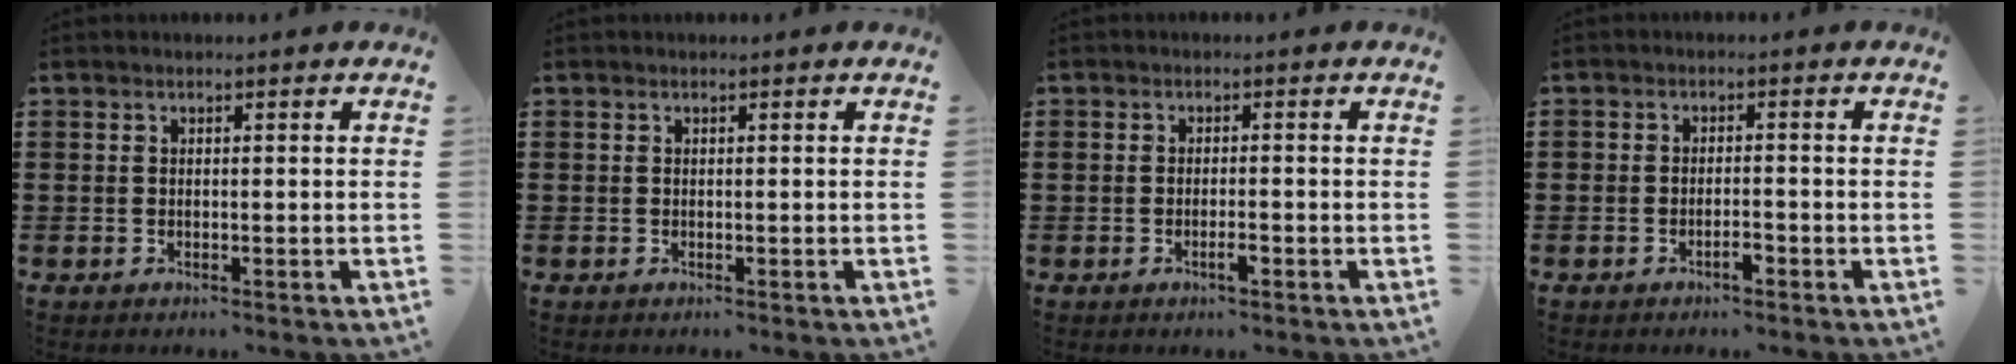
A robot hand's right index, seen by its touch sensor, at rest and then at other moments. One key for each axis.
{"total": 0.0}
{"total": 2.0, "fx": -1.0, "fy": 0.6, "fz": 1.6, "tx": -0.029, "ty": 0.000, "tz": -0.019}
{"total": 1.9, "fx": -1.3, "fy": 0.6, "fz": 1.2, "tx": -0.025, "ty": 0.001, "tz": -0.026}